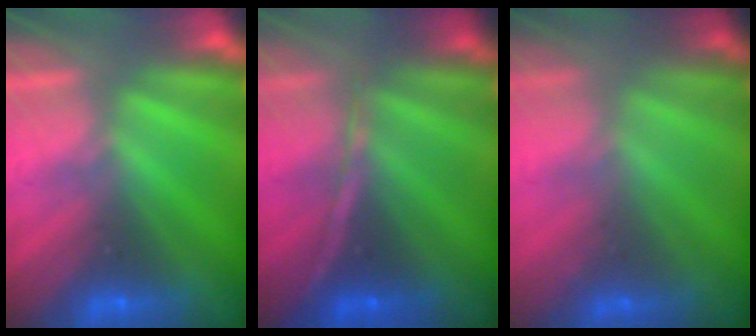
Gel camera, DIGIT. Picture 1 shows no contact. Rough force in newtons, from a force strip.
{"total": 1.3}
{"total": 1.6}